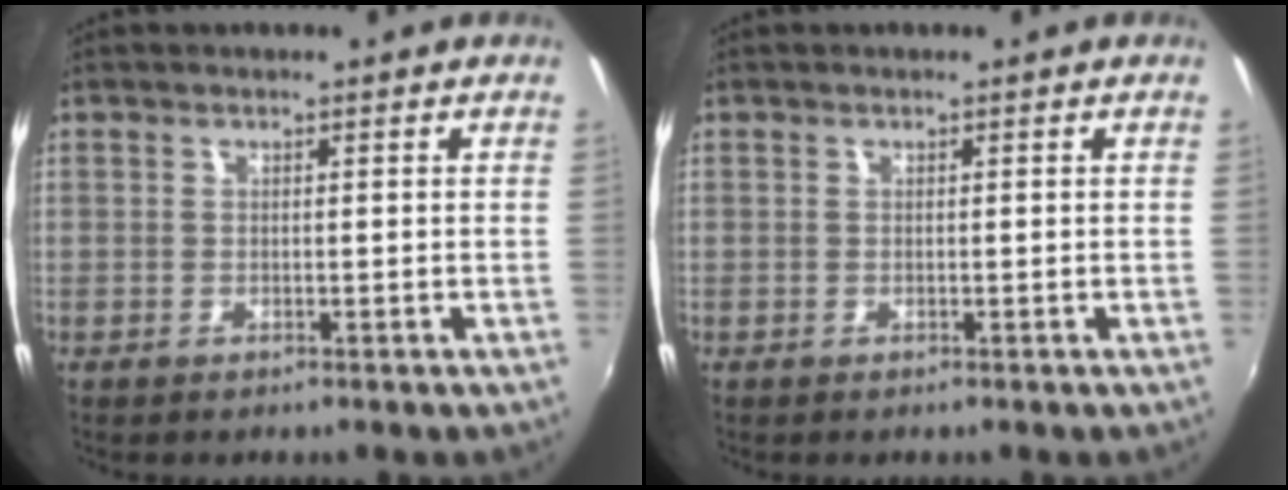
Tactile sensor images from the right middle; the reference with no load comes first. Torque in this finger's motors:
{"motor_torque": [0.00, 0.00, 0.00, 0.00]}